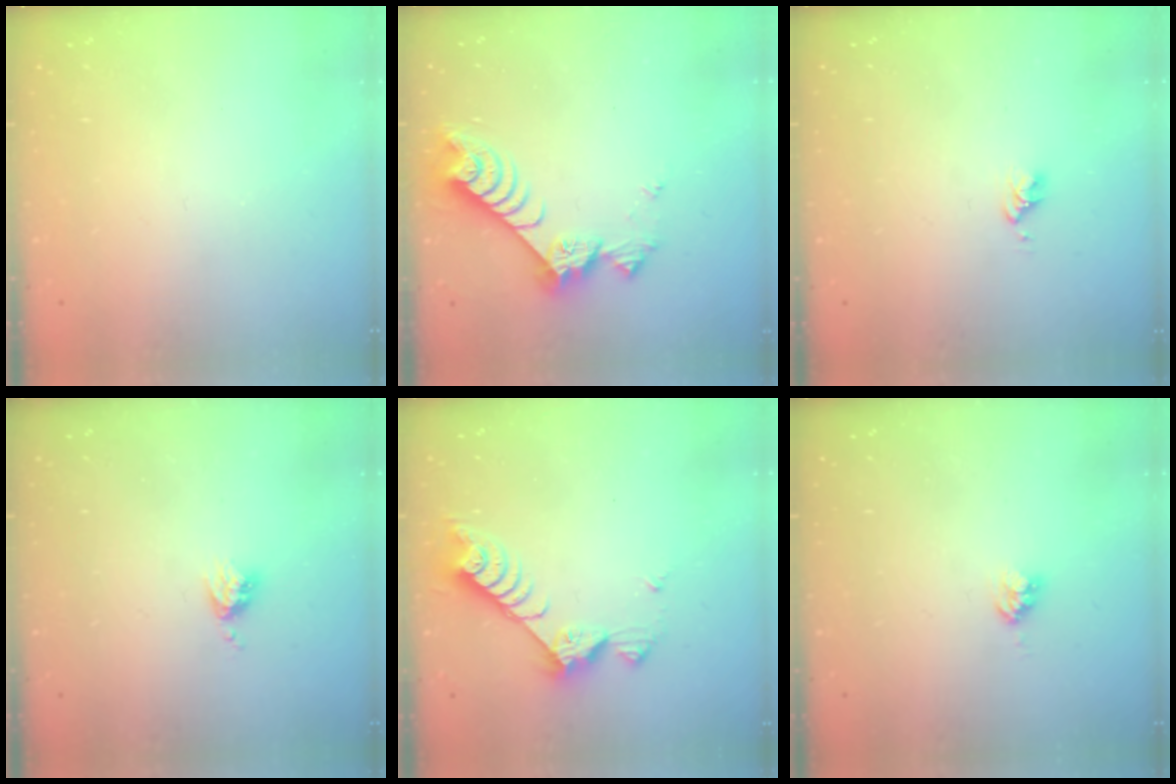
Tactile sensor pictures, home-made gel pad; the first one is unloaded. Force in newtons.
{"total": 8.7, "press": 8.7, "slide": 0.4}
{"total": 2.8, "press": 2.8, "slide": 0.3}
{"total": 3.3, "press": 3.3, "slide": 0.4}
{"total": 7.6, "press": 7.6, "slide": 0.6}
{"total": 3.9, "press": 3.9, "slide": 0.4}